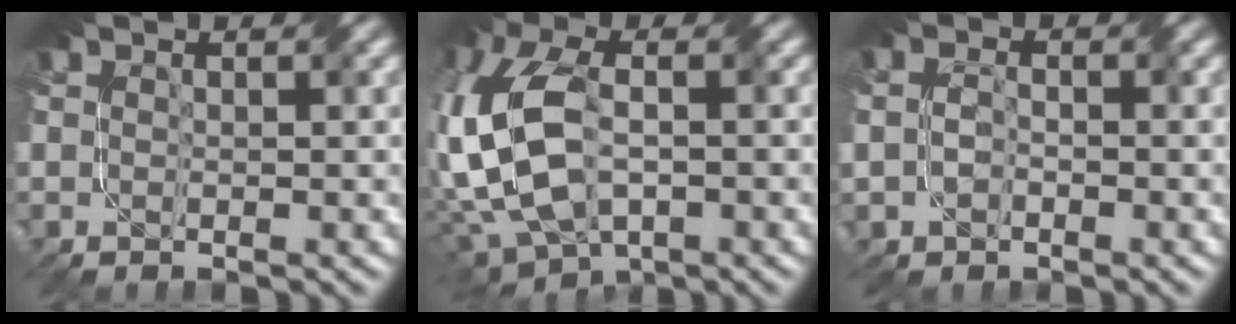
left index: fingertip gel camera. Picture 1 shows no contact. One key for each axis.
{"total": 11.2, "fx": -2.3, "fy": 6.7, "fz": 8.7, "tx": -0.215, "ty": -0.012, "tz": -0.041}
{"total": 2.0, "fx": -0.4, "fy": 1.6, "fz": 1.1, "tx": -0.021, "ty": -0.004, "tz": -0.004}